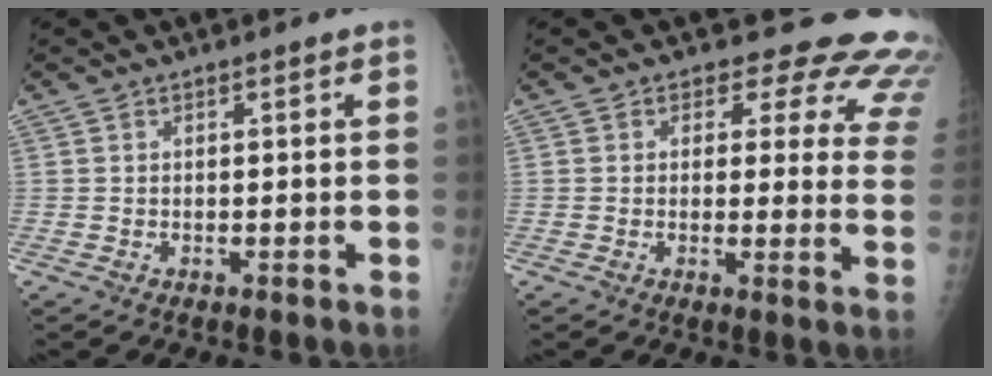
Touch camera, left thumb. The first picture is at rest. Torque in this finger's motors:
{"motor_torque": [0.23, 0.14, -0.23, -0.37, 0.06]}